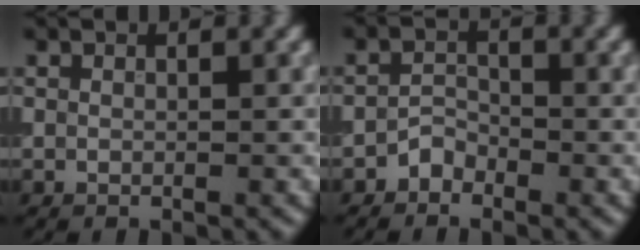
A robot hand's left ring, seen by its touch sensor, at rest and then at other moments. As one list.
[{"total": 1.5, "force": [-1.2, 0.8, 0.3], "torque": [-0.004, 0.007, -0.027]}]